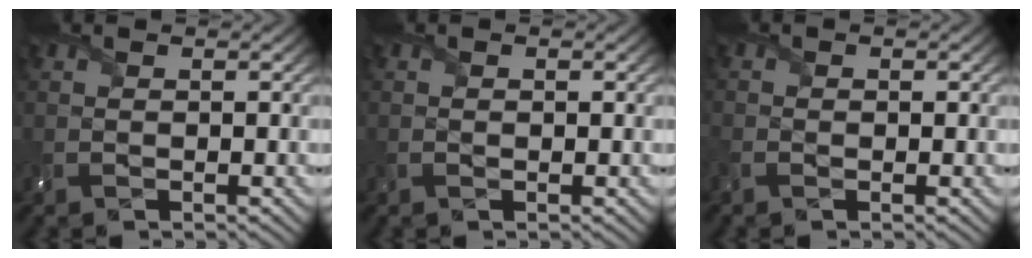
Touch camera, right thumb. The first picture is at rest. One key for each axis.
{"total": 0.0}
{"total": 0.7, "fx": -0.6, "fy": 0.4, "fz": 0.1, "tx": -0.009, "ty": -0.002, "tz": -0.015}